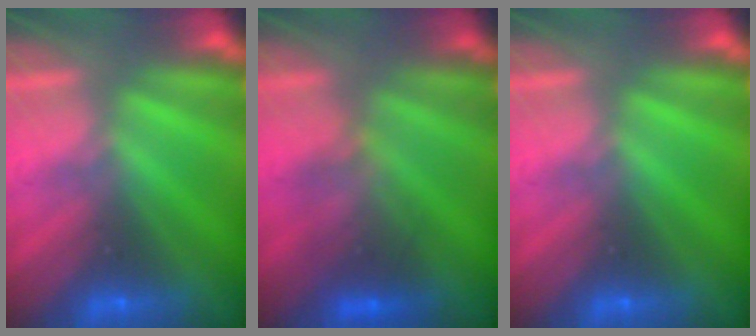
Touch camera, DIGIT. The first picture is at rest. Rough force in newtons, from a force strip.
{"total": 2.5}
{"total": 0.0}